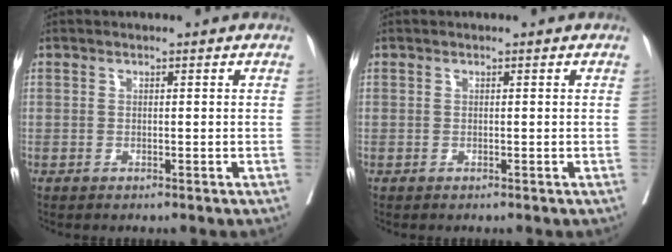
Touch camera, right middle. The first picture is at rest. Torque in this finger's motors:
{"motor_torque": [0.38, -0.23, 0.05, 0.01]}